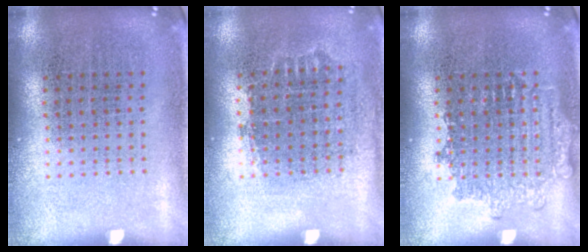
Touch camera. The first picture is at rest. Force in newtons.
{"total": 0.8, "press": 0.8, "slide": 0.3}
{"total": 1.8, "press": 1.8, "slide": 0.3}